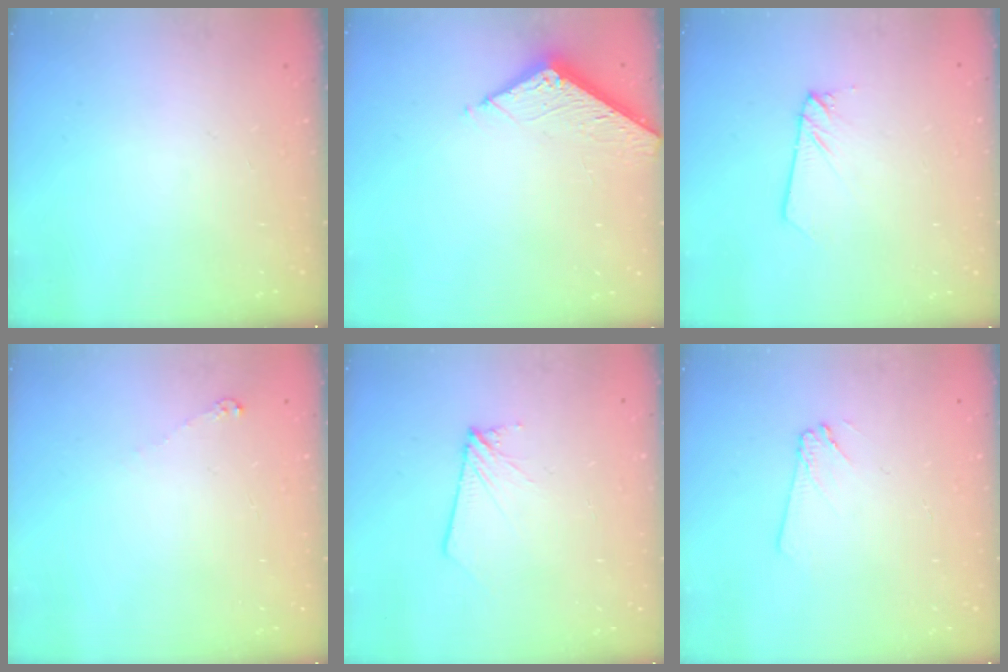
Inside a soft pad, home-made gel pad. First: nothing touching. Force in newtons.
{"total": 5.8, "press": 5.8, "slide": 0.3}
{"total": 2.4, "press": 2.4, "slide": 0.1}
{"total": 3.5, "press": 3.5, "slide": 0.5}
{"total": 2.6, "press": 2.6, "slide": 0.2}
{"total": 3.0, "press": 3.0, "slide": 0.4}